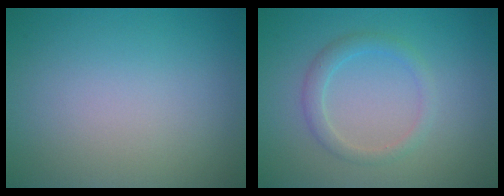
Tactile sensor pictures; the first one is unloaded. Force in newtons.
{"total": 2.0, "press": 2.0, "slide": 0.2}